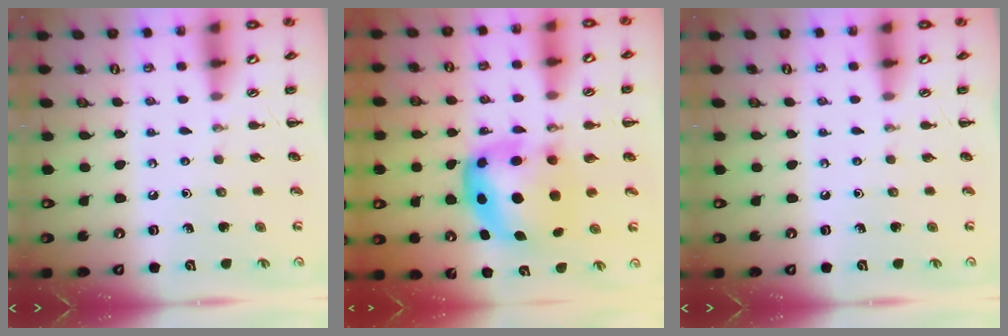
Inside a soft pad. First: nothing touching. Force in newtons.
{"total": 7.7, "press": 7.5, "slide": 1.9}
{"total": 0.0}